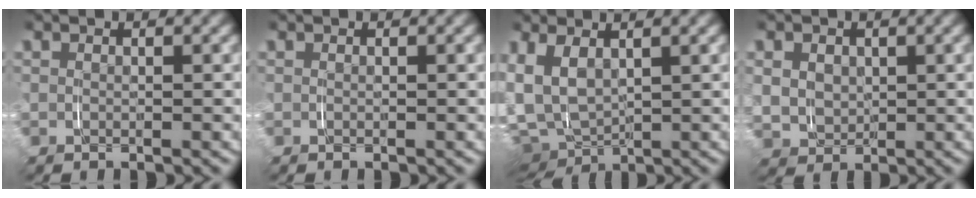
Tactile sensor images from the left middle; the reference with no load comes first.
{"total": 0.0}
{"total": 7.1, "force": [-1.9, 6.5, 2.4], "torque": [-0.077, -0.030, -0.032]}
{"total": 3.3, "force": [0.0, 3.3, 0.5], "torque": [-0.018, -0.023, 0.009]}